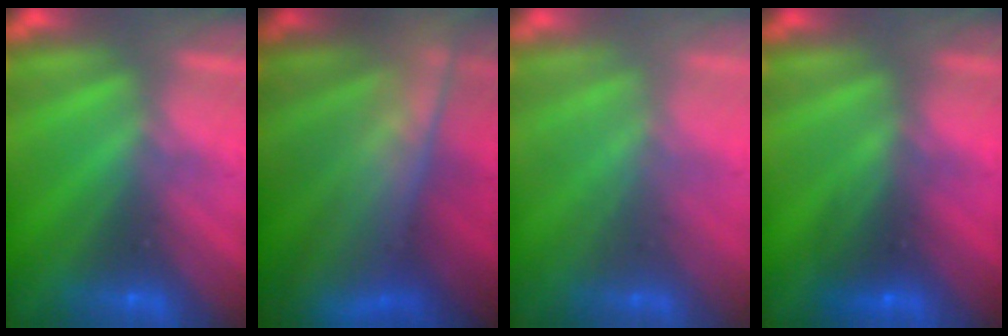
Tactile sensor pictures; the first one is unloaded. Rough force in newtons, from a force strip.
{"total": 6.8}
{"total": 2.1}
{"total": 2.8}